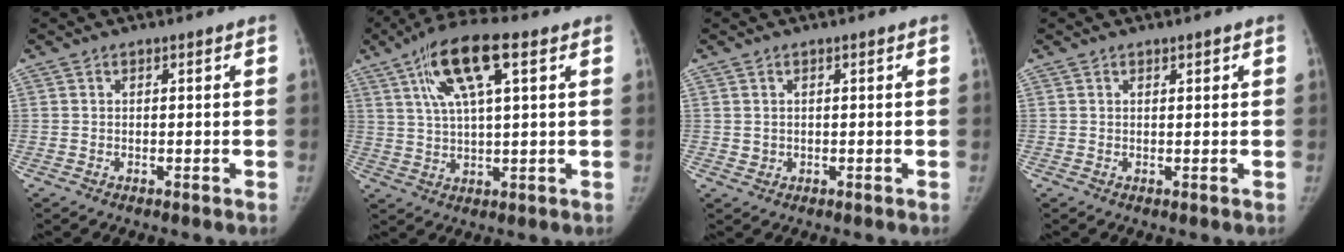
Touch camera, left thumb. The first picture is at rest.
{"total": 13.3, "force": [5.8, 4.0, 11.3], "torque": [-0.208, 0.003, 0.100]}
{"total": 1.1, "force": [0.2, 1.1, 0.2], "torque": [0.002, -0.001, 0.006]}
{"total": 0.9, "force": [0.6, 0.4, 0.5], "torque": [-0.001, -0.003, 0.009]}